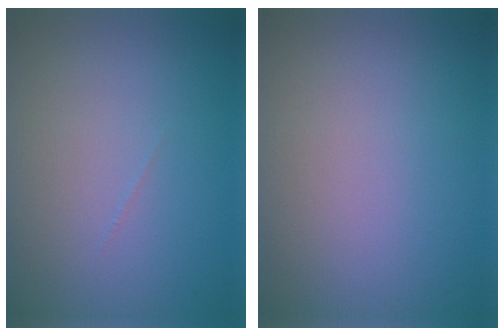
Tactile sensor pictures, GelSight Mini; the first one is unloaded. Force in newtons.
{"total": 0.0}